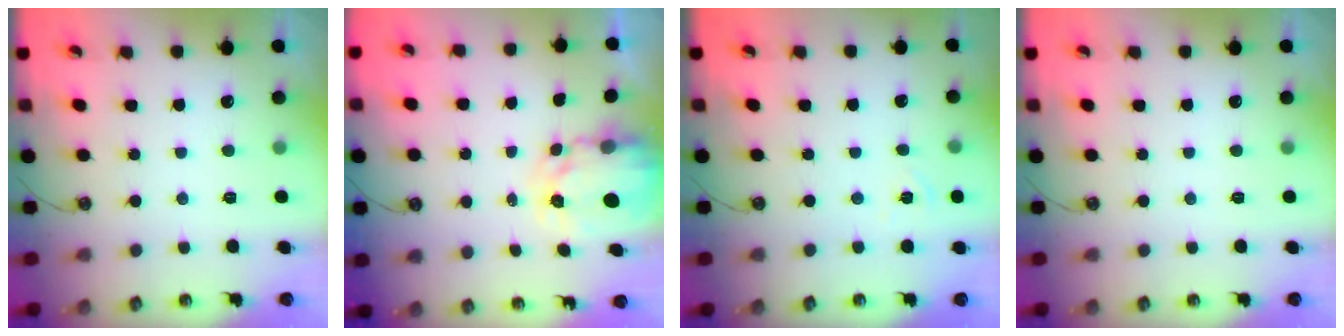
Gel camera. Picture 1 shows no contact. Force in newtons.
{"total": 4.6, "press": 4.5, "slide": 0.4}
{"total": 3.7, "press": 3.7, "slide": 0.6}
{"total": 0.0}